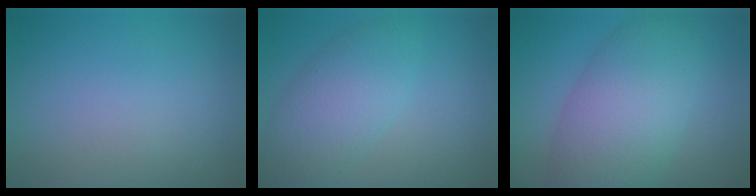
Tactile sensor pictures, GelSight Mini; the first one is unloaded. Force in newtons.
{"total": 5.0, "press": 5.0, "slide": 0.1}
{"total": 7.3, "press": 7.3, "slide": 0.5}